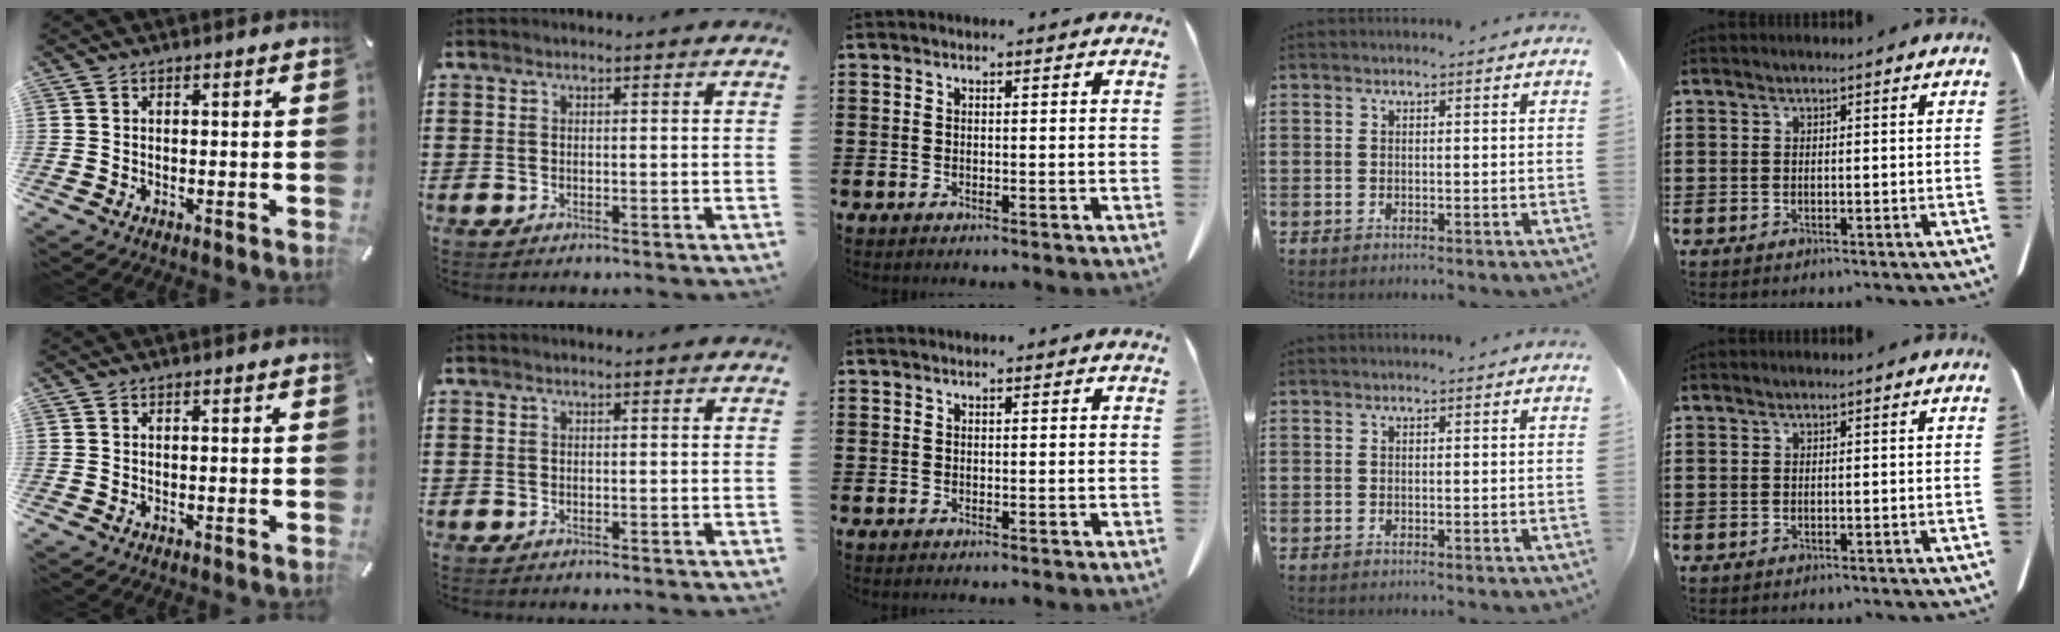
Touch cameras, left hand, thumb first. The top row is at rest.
{}